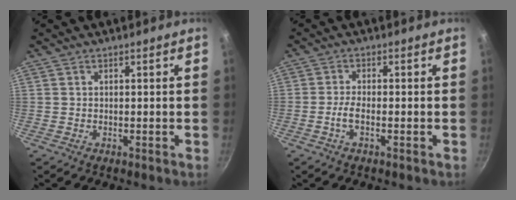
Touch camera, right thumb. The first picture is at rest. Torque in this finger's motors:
{"motor_torque": [0.43, 0.26, 0.52, -0.05, 0.02]}